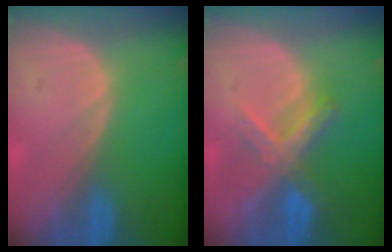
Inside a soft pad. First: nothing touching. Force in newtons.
{"total": 6.9, "press": 6.1, "slide": 3.2}